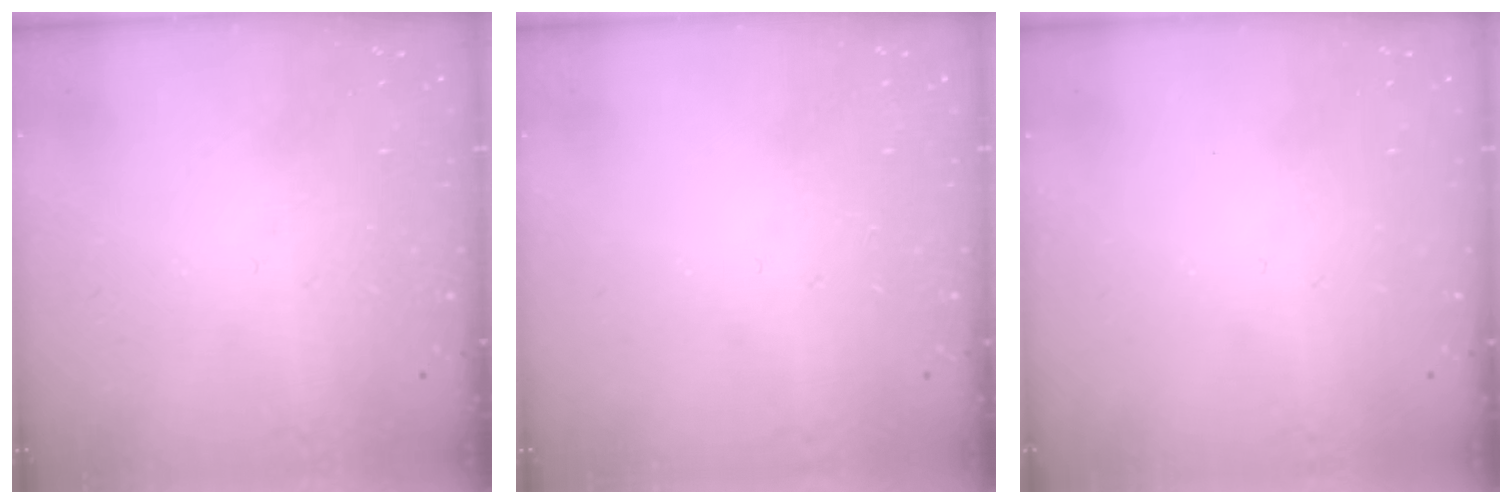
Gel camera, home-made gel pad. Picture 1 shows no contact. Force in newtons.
{"total": 0.0}
{"total": 0.0}